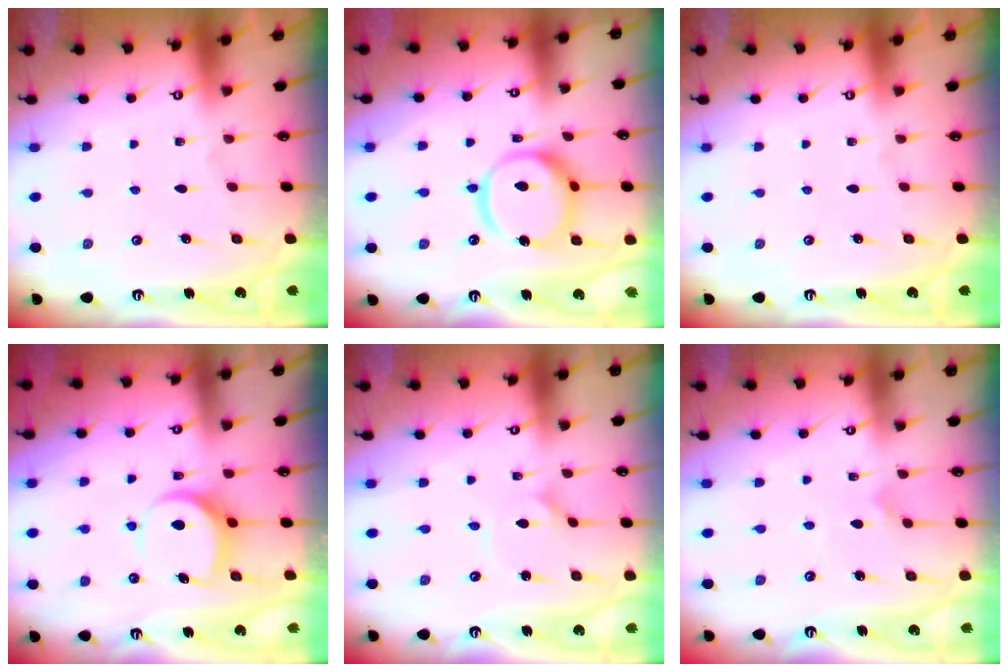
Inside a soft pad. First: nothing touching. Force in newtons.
{"total": 16.6, "press": 16.5, "slide": 1.7}
{"total": 0.0}
{"total": 5.9, "press": 5.8, "slide": 0.7}
{"total": 1.3, "press": 1.3, "slide": 0.1}
{"total": 3.8, "press": 3.8, "slide": 0.5}